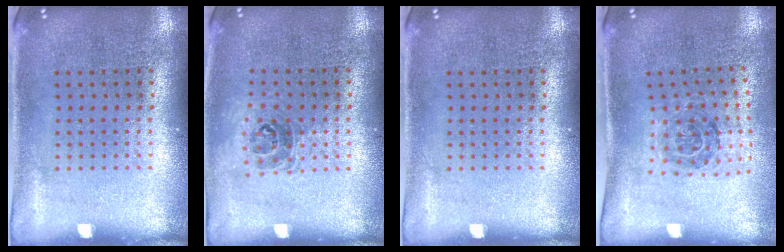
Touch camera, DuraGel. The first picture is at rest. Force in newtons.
{"total": 1.0, "press": 0.9, "slide": 0.5}
{"total": 0.0}
{"total": 1.1, "press": 1.1, "slide": 0.4}